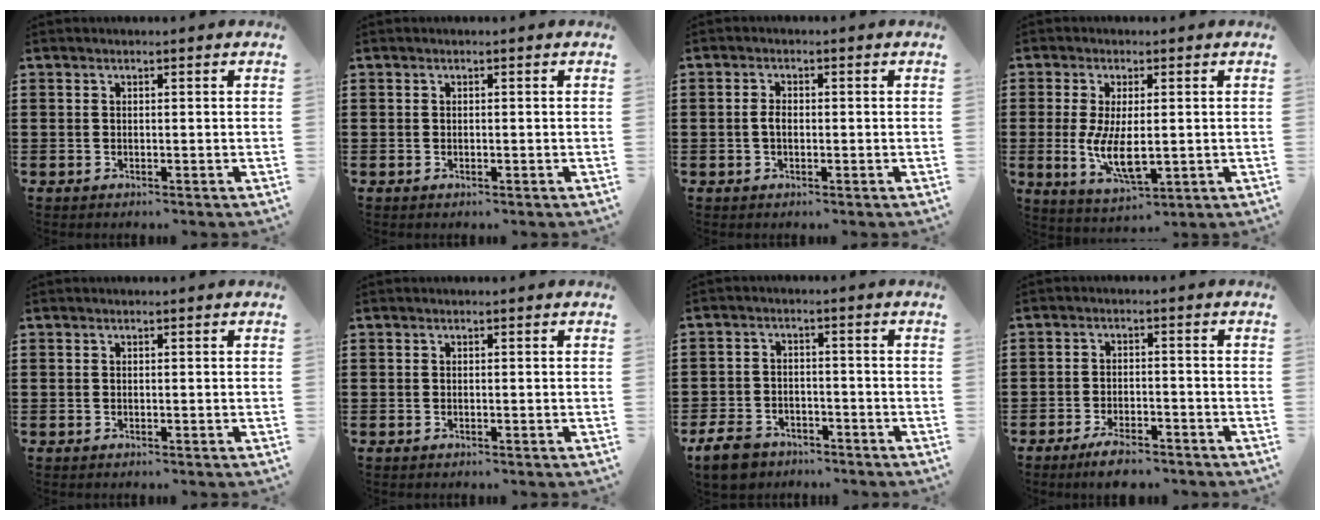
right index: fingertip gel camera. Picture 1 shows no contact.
{"total": 0.0}
{"total": 1.9, "force": [-0.2, 1.0, 1.6], "torque": [-0.039, 0.001, -0.007]}
{"total": 7.8, "force": [-0.4, 3.1, 7.1], "torque": [-0.145, -0.011, -0.010]}
{"total": 0.0}
{"total": 0.0}
{"total": 5.1, "force": [-4.4, 1.9, 1.7], "torque": [-0.050, 0.007, -0.092]}
{"total": 3.7, "force": [-3.3, 0.7, 1.5], "torque": [-0.027, 0.007, -0.063]}